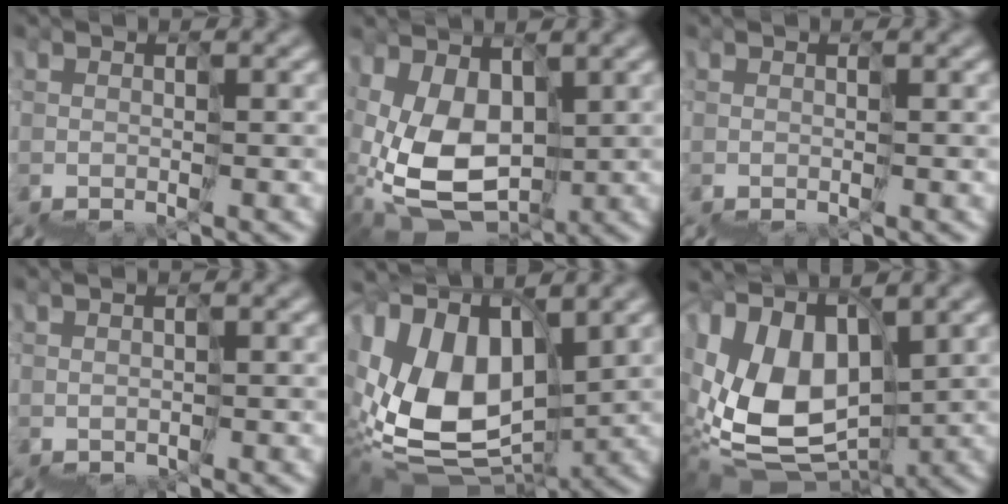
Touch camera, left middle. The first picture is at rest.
{"total": 5.1, "force": [1.2, 3.8, 3.3], "torque": [-0.081, 0.011, 0.025]}
{"total": 0.0}
{"total": 1.0, "force": [0.8, -0.4, -0.6], "torque": [0.019, 0.017, 0.013]}
{"total": 9.9, "force": [3.0, 5.5, 7.7], "torque": [-0.150, 0.032, 0.041]}
{"total": 9.0, "force": [2.2, 5.7, 6.6], "torque": [-0.111, 0.026, 0.036]}